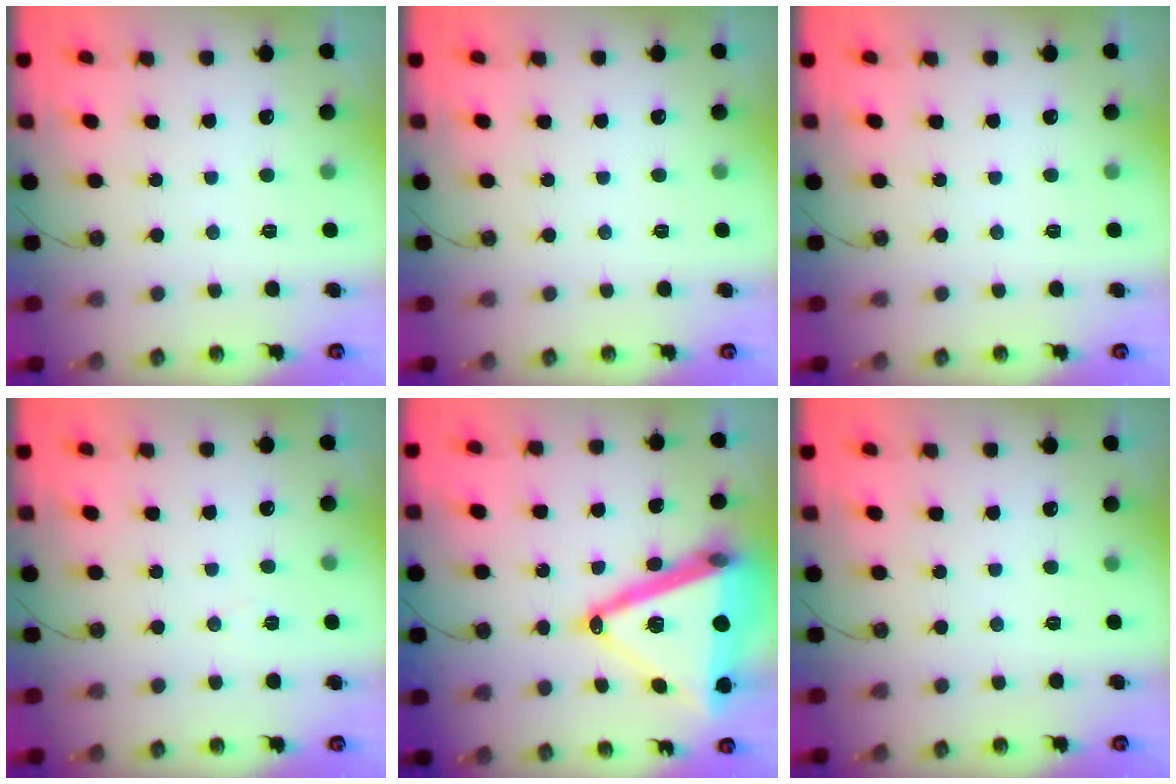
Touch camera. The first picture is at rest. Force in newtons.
{"total": 0.0}
{"total": 0.0}
{"total": 4.9, "press": 2.3, "slide": 4.3}
{"total": 27.3, "press": 27.0, "slide": 3.6}
{"total": 0.0}